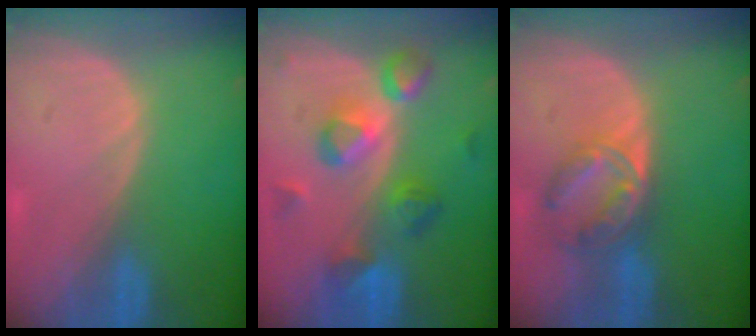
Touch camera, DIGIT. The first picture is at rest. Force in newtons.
{"total": 7.9, "press": 7.8, "slide": 1.1}
{"total": 6.7, "press": 5.9, "slide": 3.2}